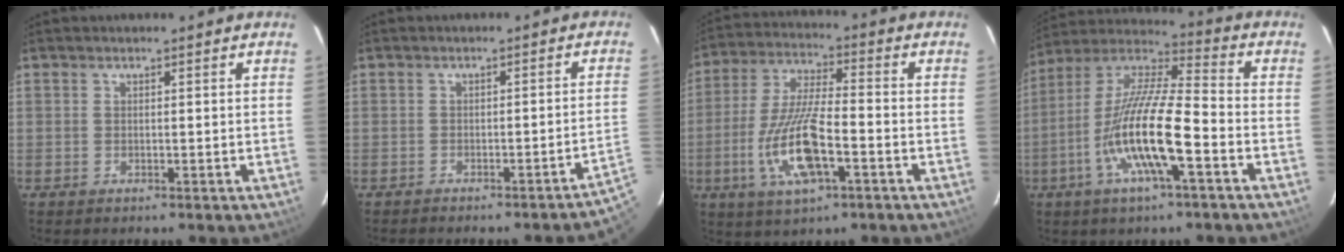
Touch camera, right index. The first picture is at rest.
{"total": 4.7, "force": [-3.3, -0.9, 3.2], "torque": [-0.048, -0.003, -0.037]}
{"total": 14.0, "force": [-4.8, 4.2, 12.5], "torque": [-0.263, -0.009, -0.088]}
{"total": 16.0, "force": [-5.8, 2.8, 14.7], "torque": [-0.288, -0.010, -0.119]}